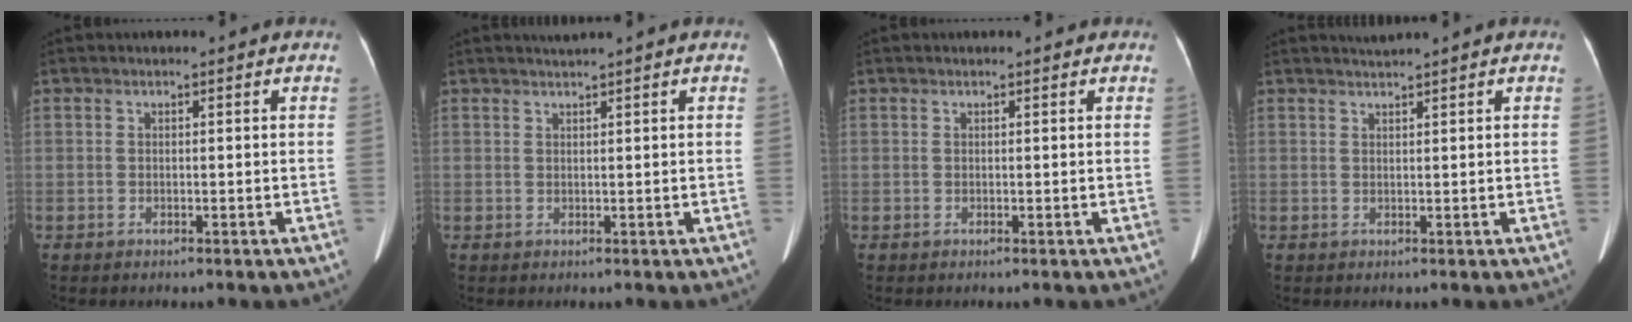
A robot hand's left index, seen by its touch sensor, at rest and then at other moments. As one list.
[{"total": 1.0, "force": [0.9, -0.4, 0.3], "torque": [-0.008, 0.001, 0.023]}, {"total": 0.8, "force": [0.8, 0.3, 0.2], "torque": [-0.010, 0.005, 0.006]}, {"total": 1.2, "force": [1.1, -0.6, 0.1], "torque": [-0.007, 0.002, 0.026]}]